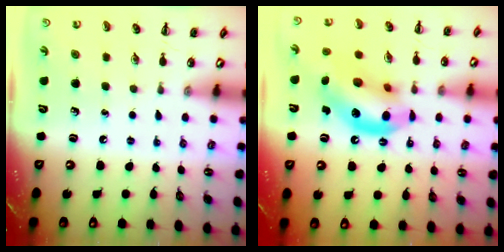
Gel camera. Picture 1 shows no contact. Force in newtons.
{"total": 15.6, "press": 15.4, "slide": 2.9}